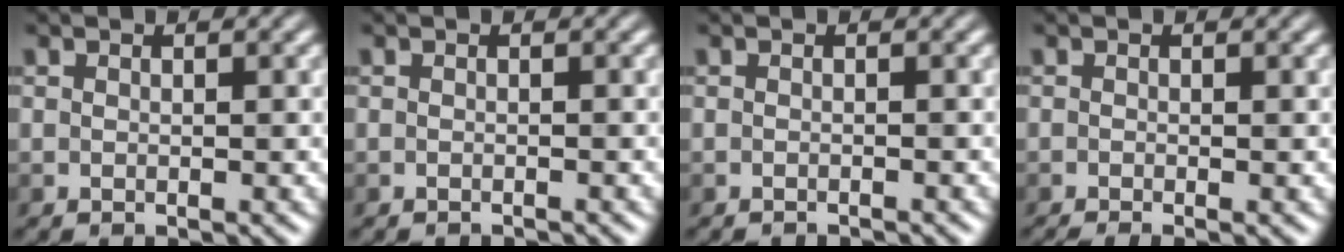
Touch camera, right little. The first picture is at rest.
{"total": 1.2, "force": [-1.2, 0.2, 0.4], "torque": [0.007, -0.003, -0.021]}
{"total": 1.7, "force": [-1.6, 0.3, 0.5], "torque": [0.006, 0.000, -0.027]}
{"total": 1.7, "force": [-1.0, 0.5, 1.3], "torque": [-0.014, -0.010, -0.021]}